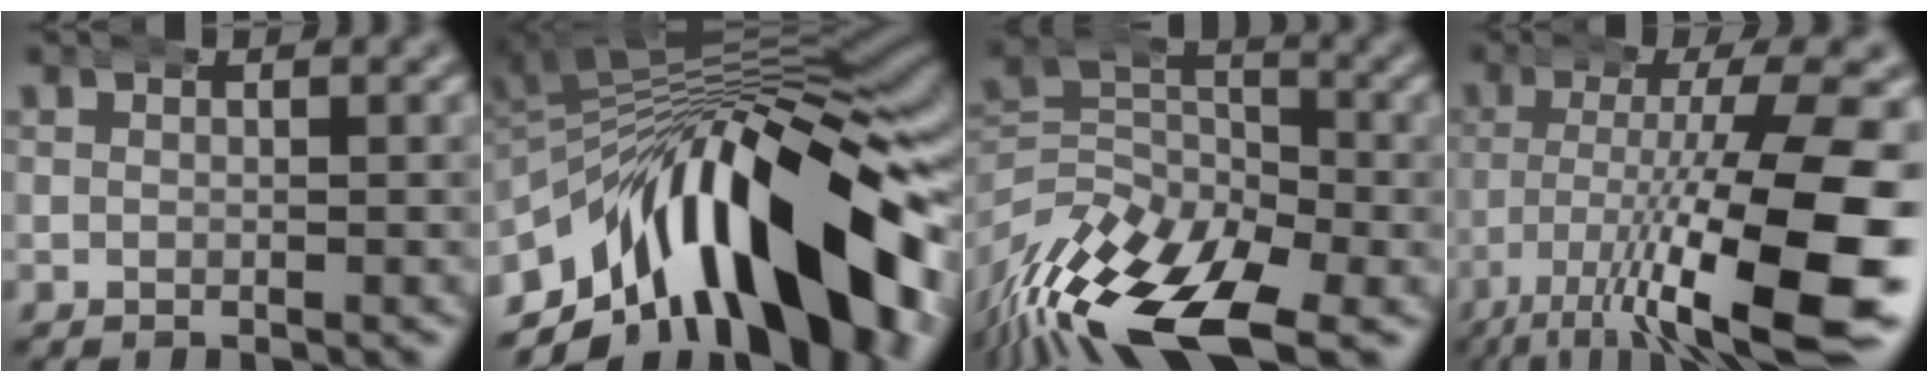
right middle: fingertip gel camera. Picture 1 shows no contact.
{"total": 23.7, "force": [-4.1, 14.1, 18.6], "torque": [-0.253, 0.012, -0.066]}
{"total": 9.7, "force": [-2.3, 6.4, 6.8], "torque": [-0.124, -0.038, -0.034]}
{"total": 12.6, "force": [-2.8, 4.1, 11.5], "torque": [-0.154, -0.023, -0.024]}